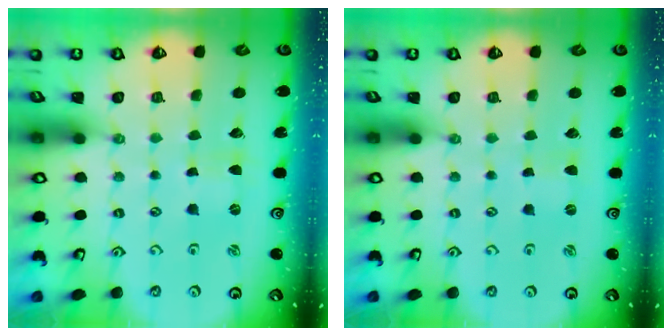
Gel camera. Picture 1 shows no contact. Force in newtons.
{"total": 0.0}